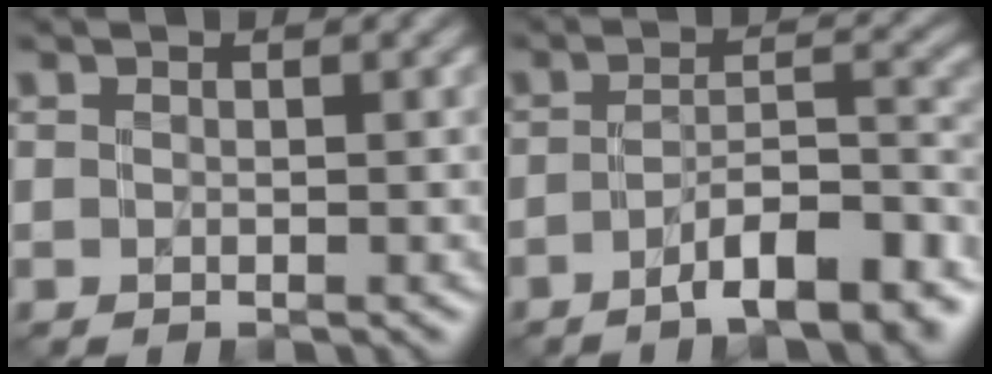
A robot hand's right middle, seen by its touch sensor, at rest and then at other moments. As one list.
[{"total": 8.6, "force": [-5.1, 2.5, 6.4], "torque": [-0.084, 0.006, -0.075]}]